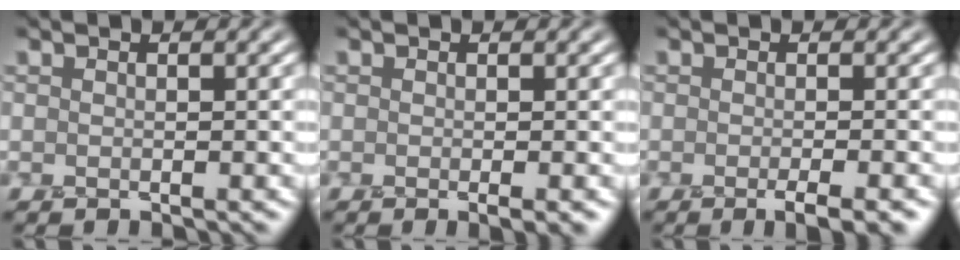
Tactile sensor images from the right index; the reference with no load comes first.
{"total": 1.5, "force": [-0.6, 0.3, 1.3], "torque": [-0.007, -0.007, -0.010]}
{"total": 2.9, "force": [-1.5, 0.6, 2.4], "torque": [-0.019, -0.013, -0.022]}